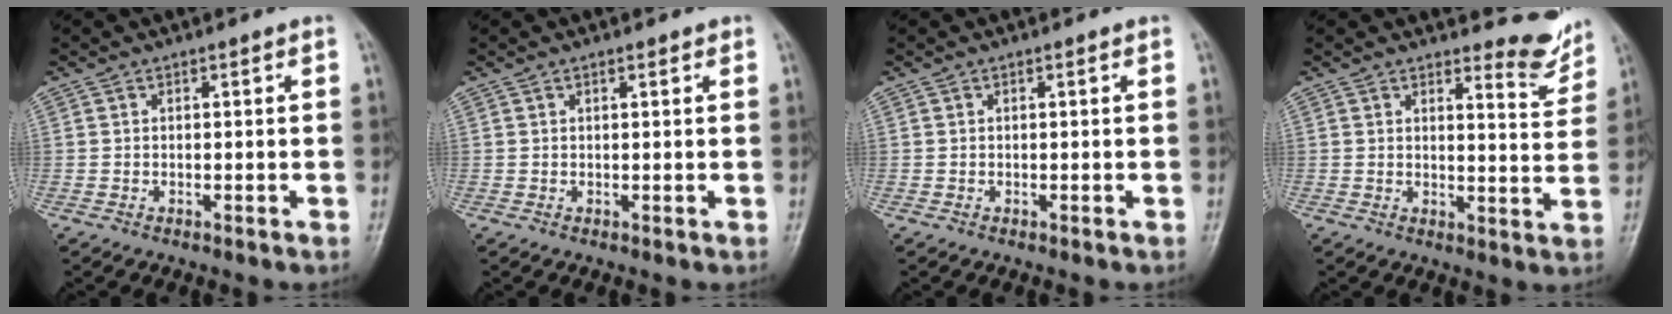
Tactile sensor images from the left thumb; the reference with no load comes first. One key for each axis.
{"total": 1.0, "fx": 0.6, "fy": 0.4, "fz": 0.7, "tx": -0.008, "ty": -0.001, "tz": 0.007}
{"total": 0.0}
{"total": 5.5, "fx": 5.3, "fy": 1.2, "fz": 1.2, "tx": -0.001, "ty": -0.060, "tz": 0.064}